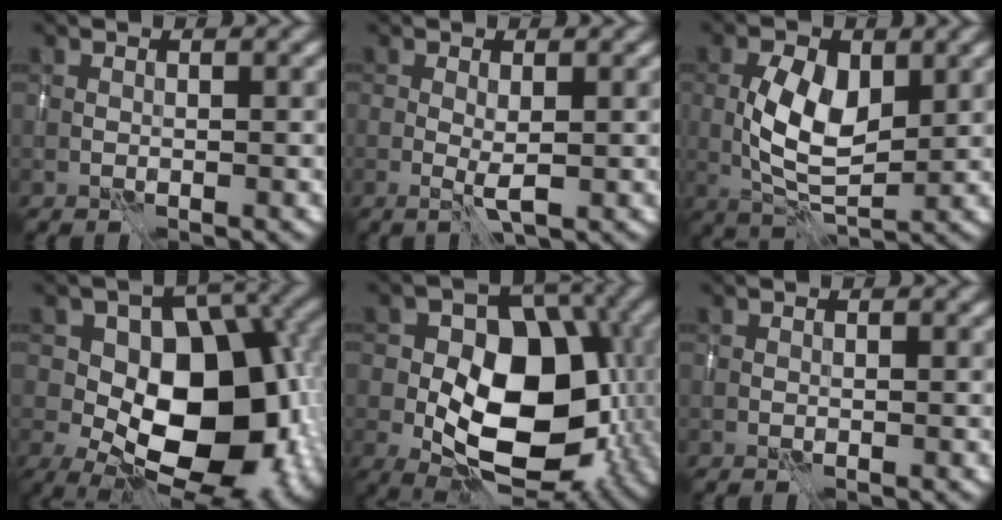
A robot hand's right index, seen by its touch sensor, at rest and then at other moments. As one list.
[{"total": 1.2, "force": [-0.1, 0.0, 1.2], "torque": [-0.023, -0.005, -0.003]}, {"total": 6.0, "force": [0.6, 3.2, 5.0], "torque": [-0.100, -0.002, 0.011]}, {"total": 13.9, "force": [-2.2, 8.7, 10.7], "torque": [-0.131, 0.001, -0.050]}, {"total": 13.1, "force": [-2.2, 8.7, 9.5], "torque": [-0.133, -0.007, -0.044]}, {"total": 0.0}]